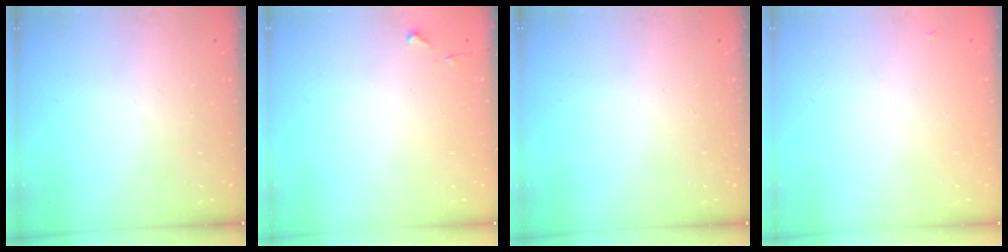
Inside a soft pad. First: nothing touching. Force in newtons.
{"total": 3.7, "press": 3.7, "slide": 0.6}
{"total": 0.0}
{"total": 2.8, "press": 2.8, "slide": 0.4}